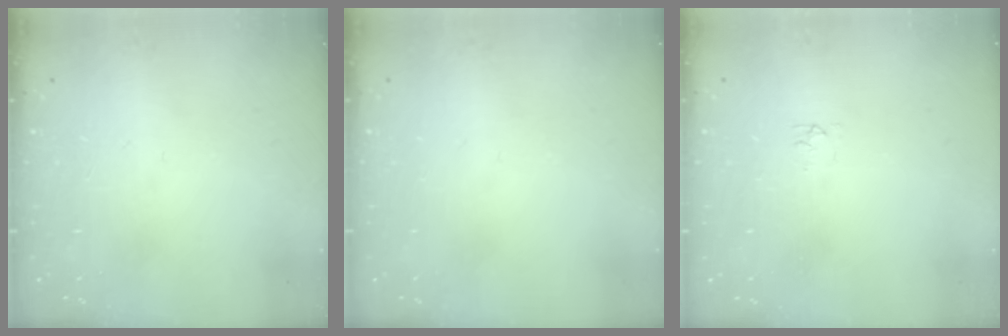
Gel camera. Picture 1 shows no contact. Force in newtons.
{"total": 0.0}
{"total": 2.9, "press": 2.9, "slide": 0.5}